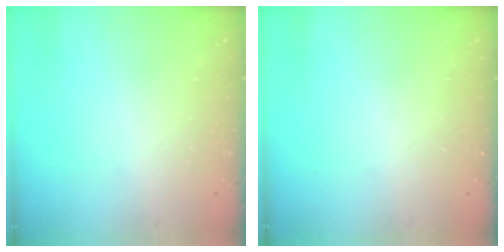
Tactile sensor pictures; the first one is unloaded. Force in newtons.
{"total": 0.0}